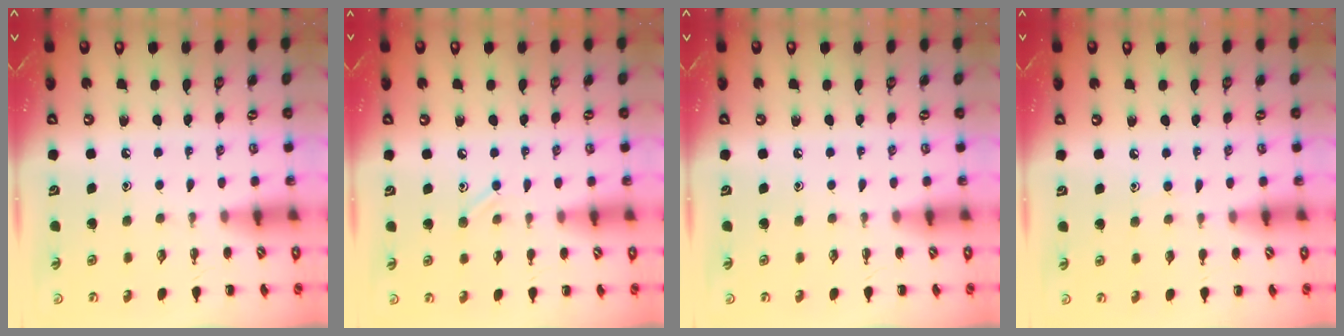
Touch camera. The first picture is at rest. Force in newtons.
{"total": 5.9, "press": 5.6, "slide": 2.0}
{"total": 0.0}
{"total": 3.5, "press": 3.2, "slide": 1.5}